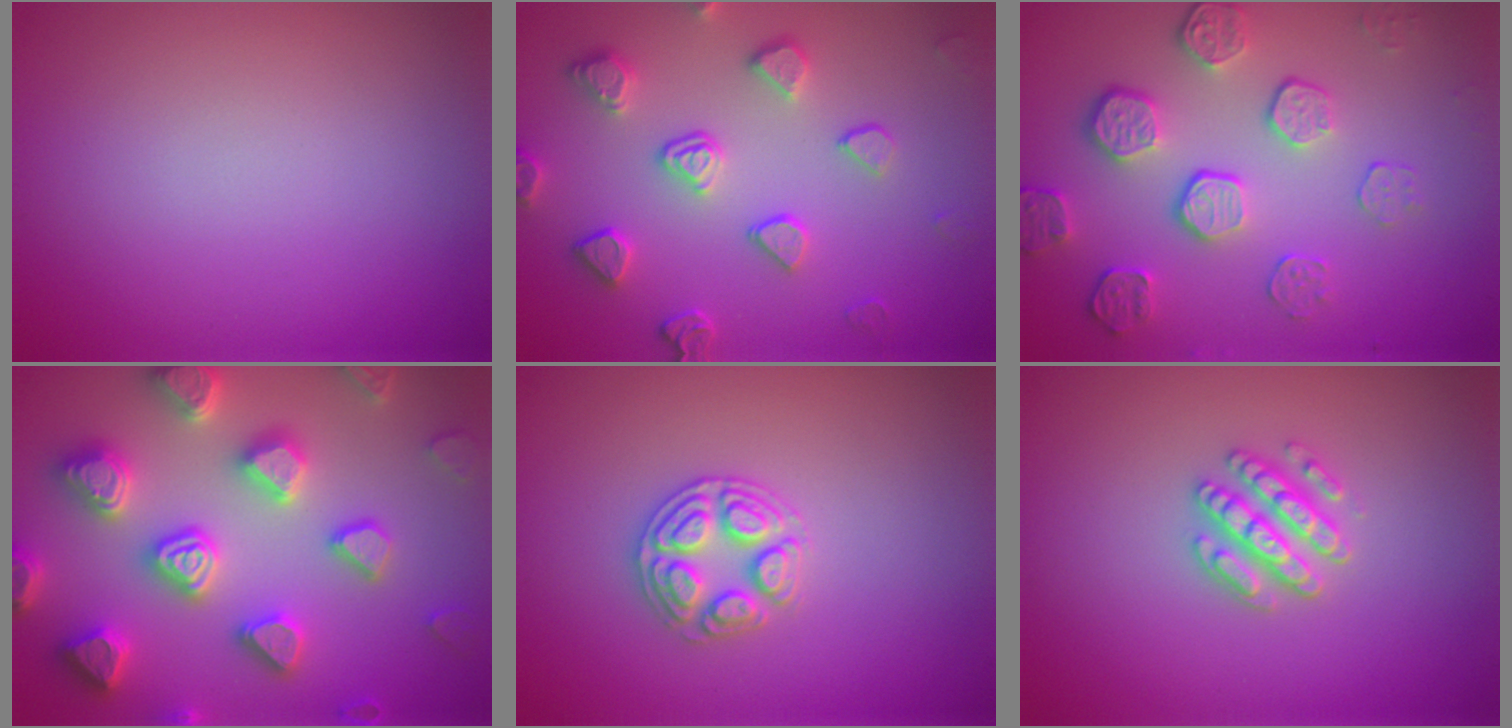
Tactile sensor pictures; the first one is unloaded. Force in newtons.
{"total": 4.0, "press": 3.9, "slide": 0.9}
{"total": 5.3, "press": 3.8, "slide": 3.7}
{"total": 7.4, "press": 7.3, "slide": 1.6}
{"total": 2.9, "press": 2.8, "slide": 0.3}
{"total": 2.8, "press": 2.7, "slide": 0.8}